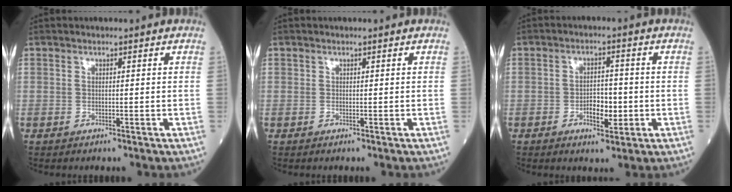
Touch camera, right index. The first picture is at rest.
{"total": 0.0}
{"total": 4.2, "force": [-1.1, 1.9, 3.6], "torque": [-0.056, 0.003, -0.014]}